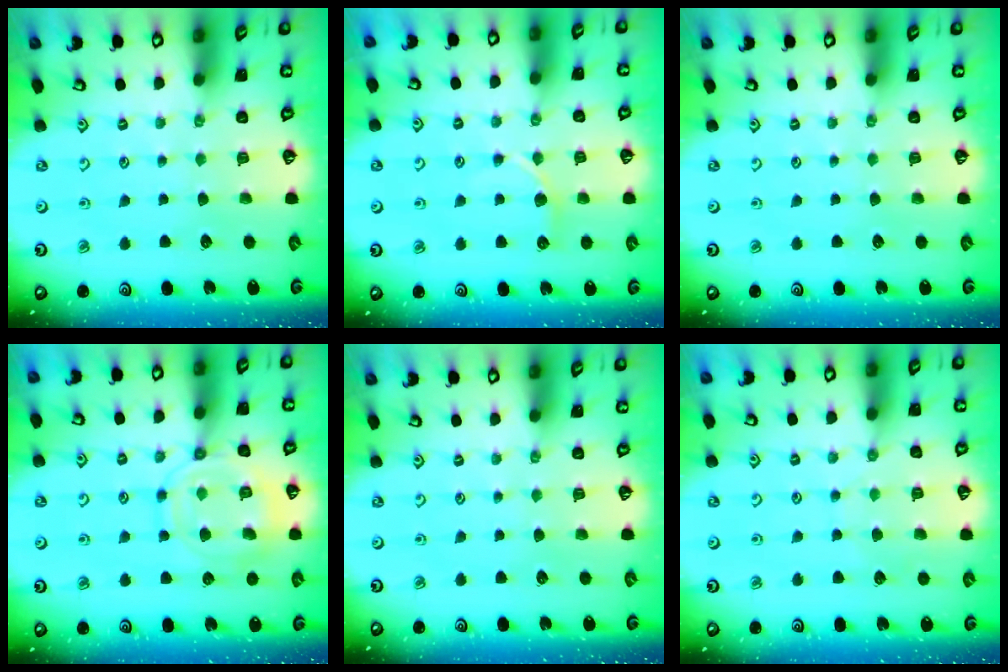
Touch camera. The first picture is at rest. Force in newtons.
{"total": 6.5, "press": 6.5, "slide": 0.3}
{"total": 0.0}
{"total": 14.2, "press": 14.1, "slide": 1.3}
{"total": 0.0}
{"total": 4.3, "press": 4.2, "slide": 0.5}